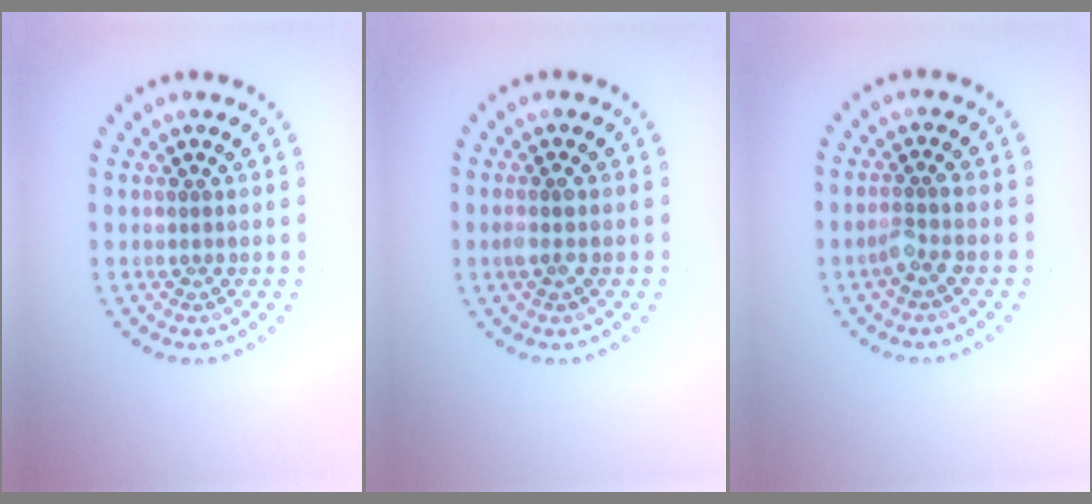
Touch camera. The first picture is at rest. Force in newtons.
{"total": 1.1, "press": 1.0, "slide": 0.5}
{"total": 1.7, "press": 1.4, "slide": 1.0}